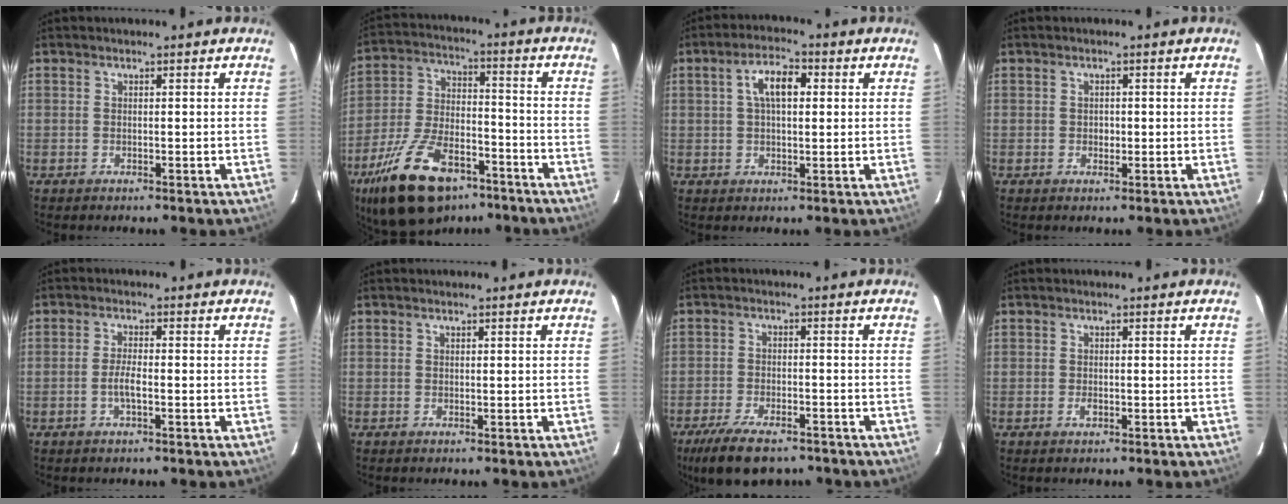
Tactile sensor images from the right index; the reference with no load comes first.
{"total": 20.6, "force": [-13.3, 9.8, 12.3], "torque": [-0.248, -0.010, -0.222]}
{"total": 6.3, "force": [1.5, 3.0, 5.3], "torque": [-0.096, 0.018, 0.027]}
{"total": 1.3, "force": [-0.1, 1.3, 0.5], "torque": [-0.006, 0.002, -0.002]}
{"total": 2.9, "force": [-1.1, 0.5, 2.7], "torque": [-0.055, 0.000, -0.022]}
{"total": 0.0}
{"total": 11.8, "force": [-8.7, 4.5, 6.6], "torque": [-0.149, -0.024, -0.144]}
{"total": 1.2, "force": [-0.5, 0.7, 0.8], "torque": [-0.014, 0.000, -0.009]}